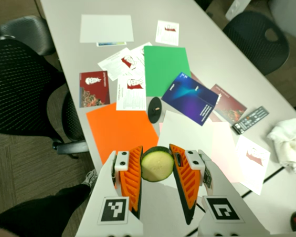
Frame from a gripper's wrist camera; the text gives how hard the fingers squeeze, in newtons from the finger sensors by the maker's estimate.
{"total": 15.5, "left": 16.9, "right": 14.1}